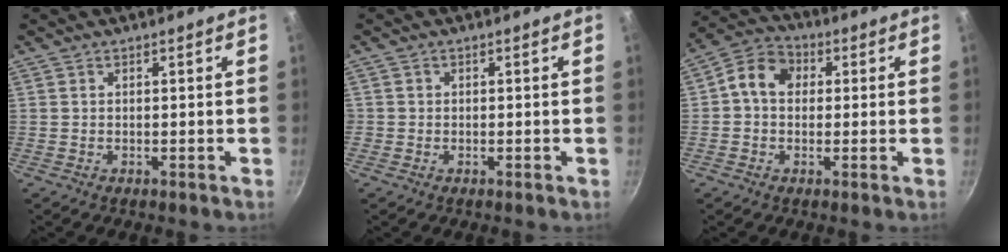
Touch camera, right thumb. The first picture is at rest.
{"total": 1.0, "force": [-0.1, 1.0, 0.1], "torque": [0.001, 0.003, -0.005]}
{"total": 7.8, "force": [0.9, 6.3, 4.5], "torque": [-0.056, 0.017, -0.006]}